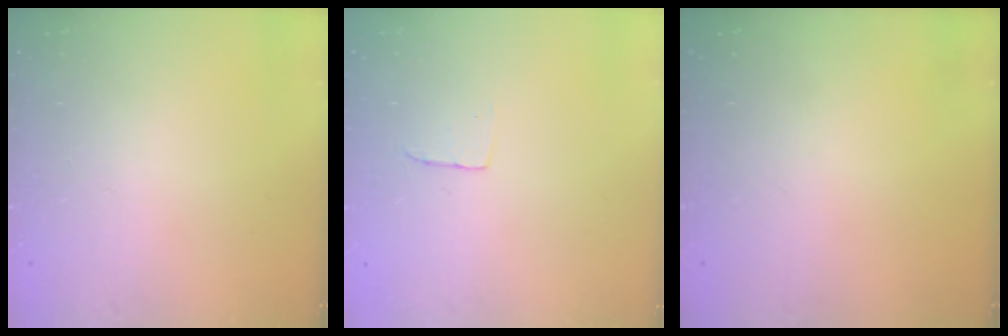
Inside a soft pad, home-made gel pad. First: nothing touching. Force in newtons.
{"total": 2.9, "press": 2.9, "slide": 0.1}
{"total": 0.0}